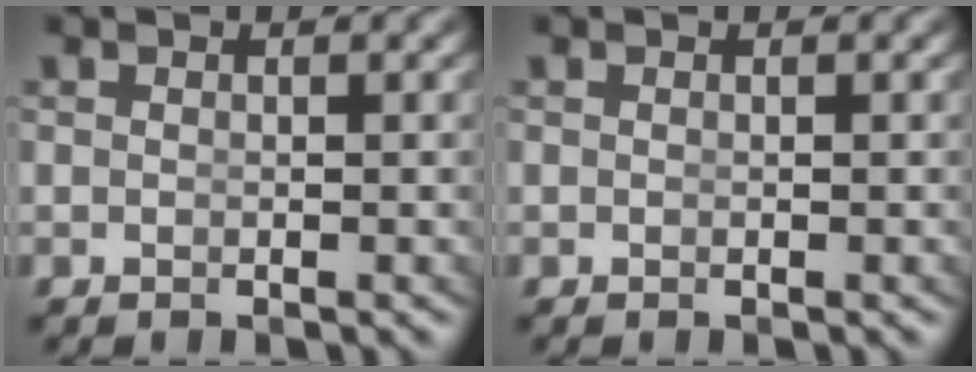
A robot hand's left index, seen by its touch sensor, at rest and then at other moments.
{"total": 0.0}